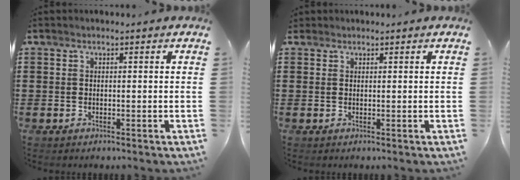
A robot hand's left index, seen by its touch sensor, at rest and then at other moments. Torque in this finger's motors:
{"motor_torque": [0.05, 0.06, -0.09, 0.00]}